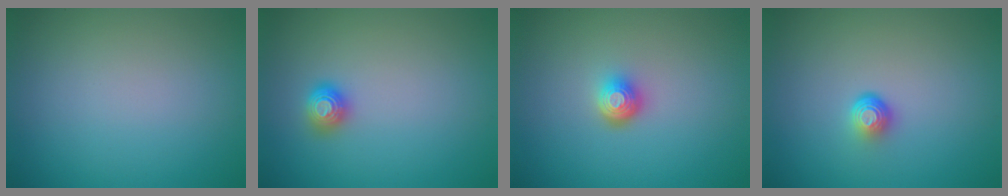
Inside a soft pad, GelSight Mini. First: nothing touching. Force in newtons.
{"total": 1.4, "press": 1.4, "slide": 0.4}
{"total": 2.0, "press": 1.5, "slide": 1.4}
{"total": 1.8, "press": 1.1, "slide": 1.4}